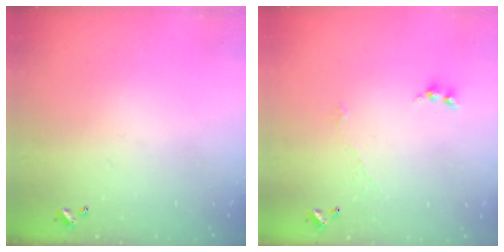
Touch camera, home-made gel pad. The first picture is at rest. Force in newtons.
{"total": 1.9, "press": 1.8, "slide": 0.4}